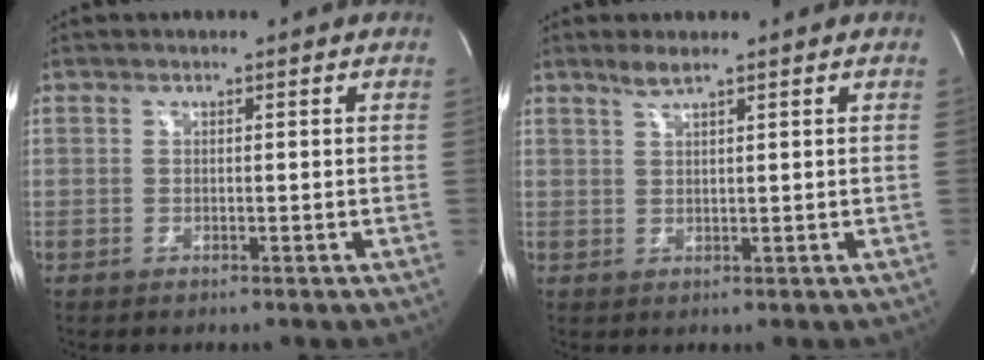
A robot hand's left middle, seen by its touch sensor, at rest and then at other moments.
{"total": 1.9, "force": [1.5, -0.2, 1.1], "torque": [-0.028, 0.001, 0.033]}